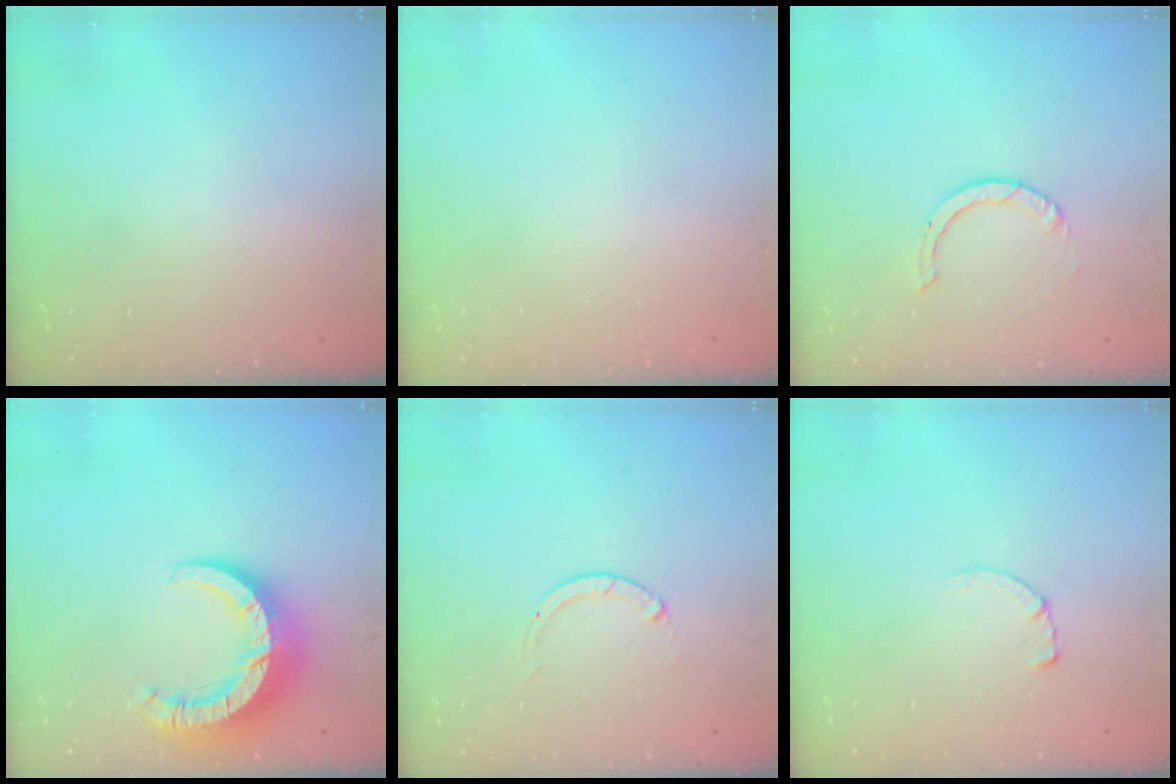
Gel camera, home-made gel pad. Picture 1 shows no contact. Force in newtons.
{"total": 0.0}
{"total": 0.9, "press": 0.9, "slide": 0.1}
{"total": 11.6, "press": 11.5, "slide": 1.3}
{"total": 0.0}
{"total": 0.7, "press": 0.6, "slide": 0.2}